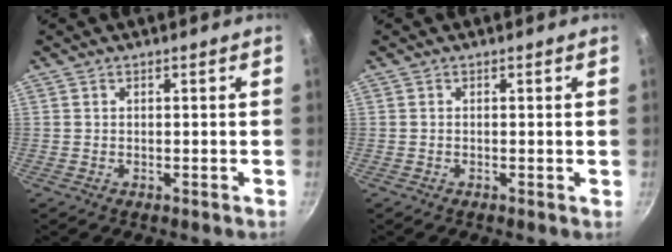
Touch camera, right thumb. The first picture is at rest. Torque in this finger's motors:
{"motor_torque": [0.08, -0.07, -0.01, -0.08, 0.03]}